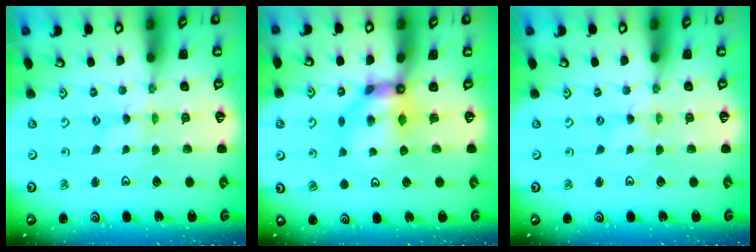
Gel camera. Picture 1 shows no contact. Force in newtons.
{"total": 8.8, "press": 8.8, "slide": 0.6}
{"total": 0.0}